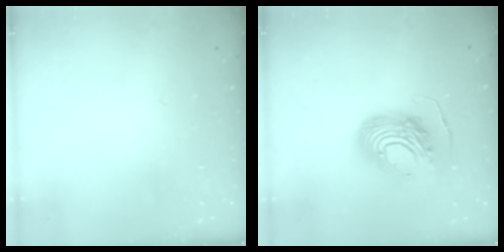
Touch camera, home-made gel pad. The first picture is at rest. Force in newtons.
{"total": 13.4, "press": 13.4, "slide": 1.3}